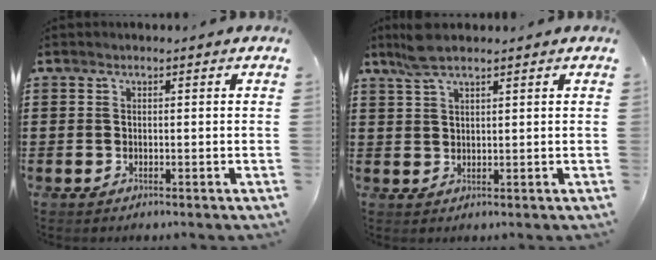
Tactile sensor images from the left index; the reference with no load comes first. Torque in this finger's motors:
{"motor_torque": [1.73, 0.40, 0.08, 0.09]}